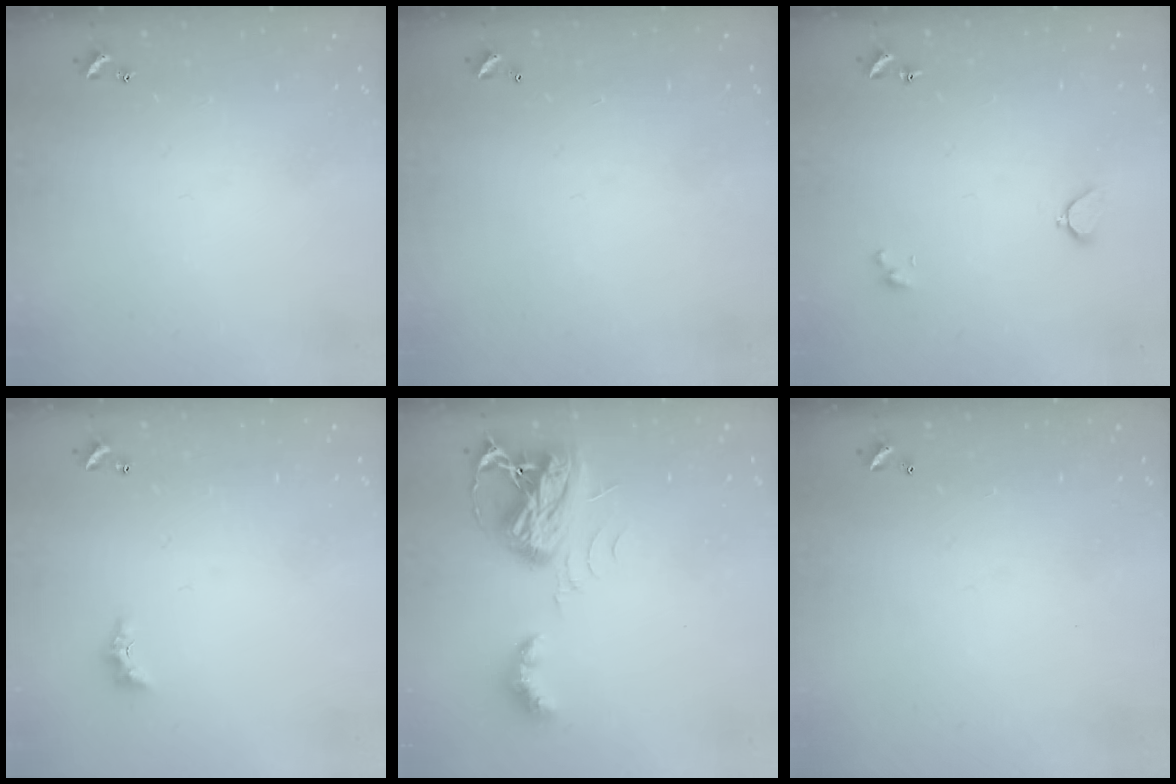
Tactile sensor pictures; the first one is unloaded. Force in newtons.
{"total": 3.0, "press": 3.0, "slide": 0.1}
{"total": 1.9, "press": 1.9, "slide": 0.6}
{"total": 2.2, "press": 2.2, "slide": 0.6}
{"total": 7.9, "press": 7.9, "slide": 0.8}
{"total": 2.9, "press": 2.9, "slide": 0.1}